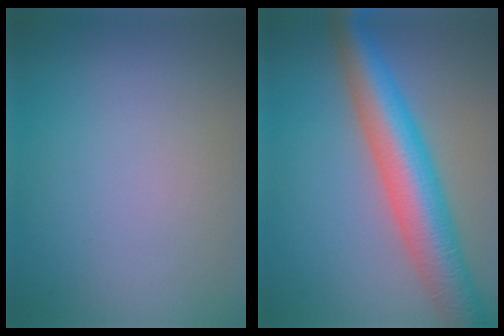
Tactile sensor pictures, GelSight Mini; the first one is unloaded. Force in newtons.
{"total": 8.4, "press": 8.4, "slide": 0.3}